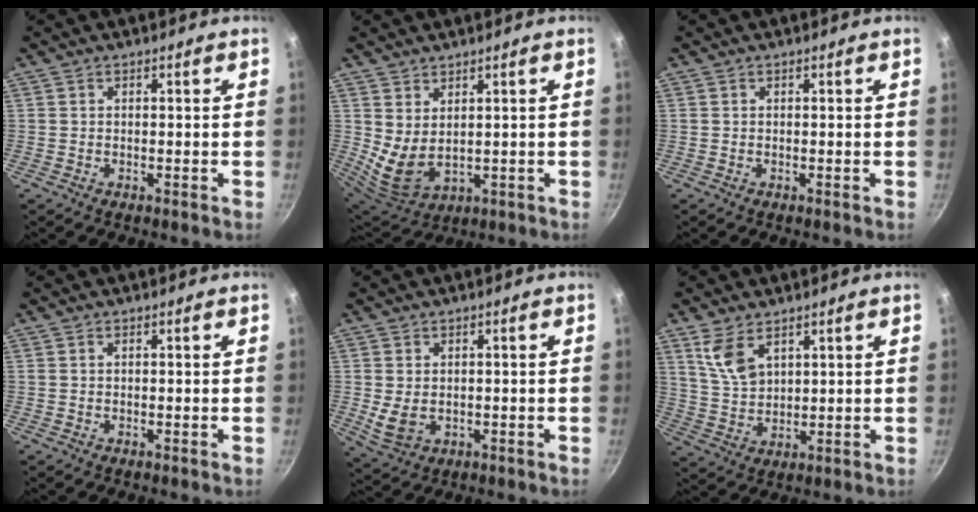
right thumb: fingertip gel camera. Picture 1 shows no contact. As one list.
[{"total": 6.8, "force": [2.1, 4.2, 4.9], "torque": [-0.081, -0.034, 0.059]}, {"total": 0.0}, {"total": 0.0}, {"total": 5.2, "force": [-0.1, 3.9, 3.5], "torque": [-0.062, -0.007, 0.010]}, {"total": 7.3, "force": [4.2, 3.9, 4.5], "torque": [-0.077, -0.027, 0.091]}]